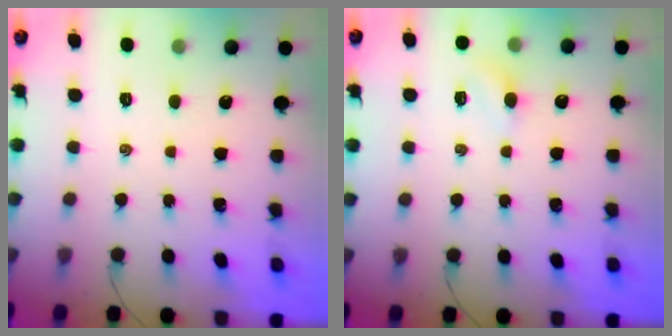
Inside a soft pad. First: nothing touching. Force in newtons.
{"total": 3.6, "press": 3.4, "slide": 1.1}